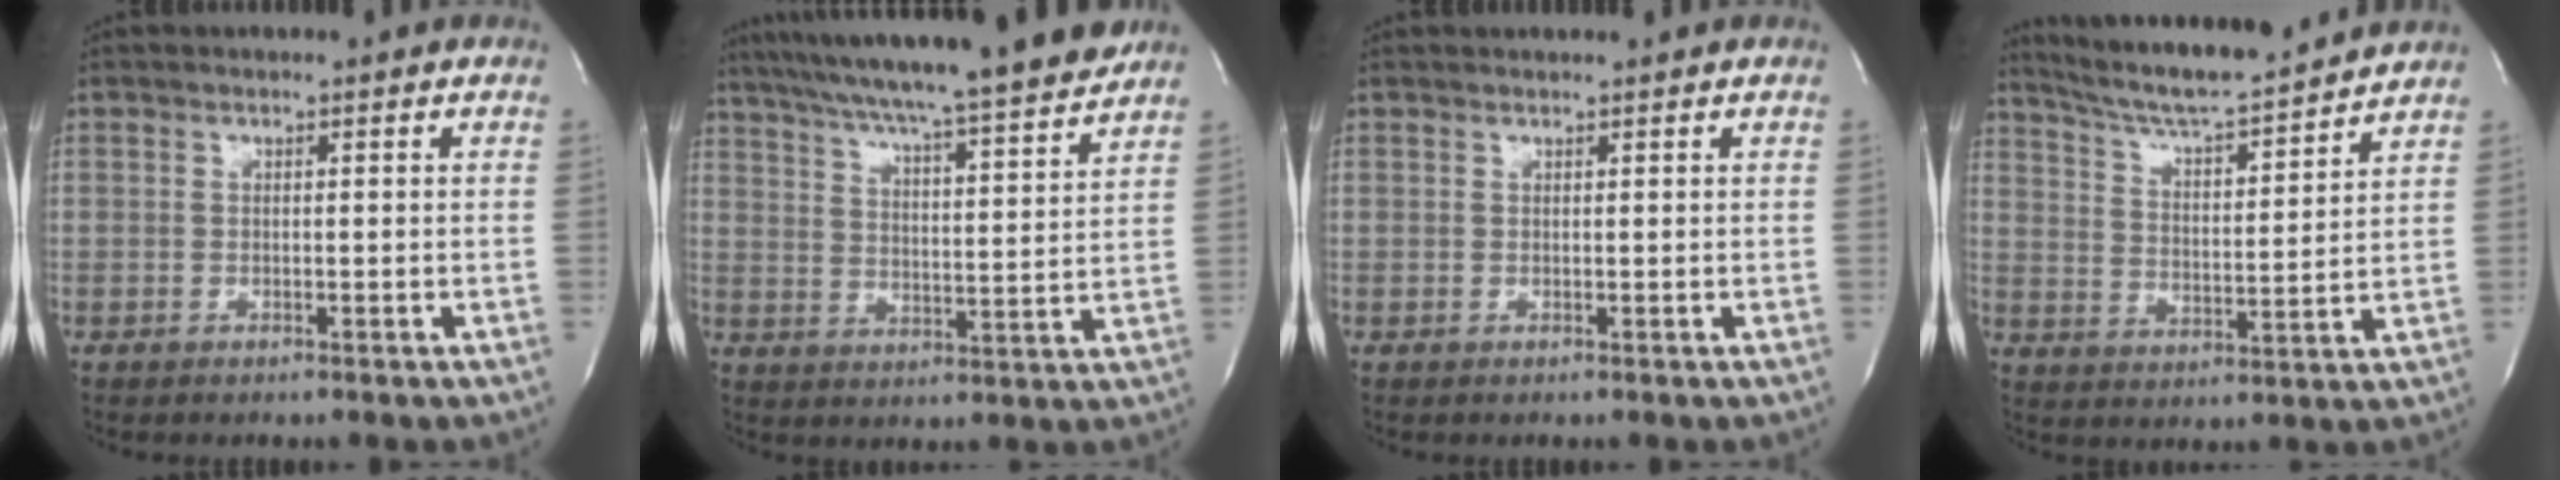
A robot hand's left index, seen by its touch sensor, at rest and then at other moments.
{"total": 21.2, "force": [18.7, -0.4, 10.0], "torque": [-0.171, -0.017, 0.270]}
{"total": 0.9, "force": [0.9, -0.1, 0.1], "torque": [-0.004, 0.008, 0.018]}
{"total": 15.5, "force": [14.2, 0.6, 6.3], "torque": [-0.112, 0.002, 0.225]}